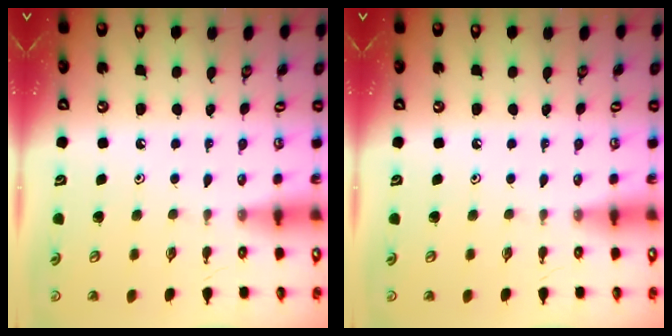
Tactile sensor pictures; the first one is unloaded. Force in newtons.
{"total": 0.0}